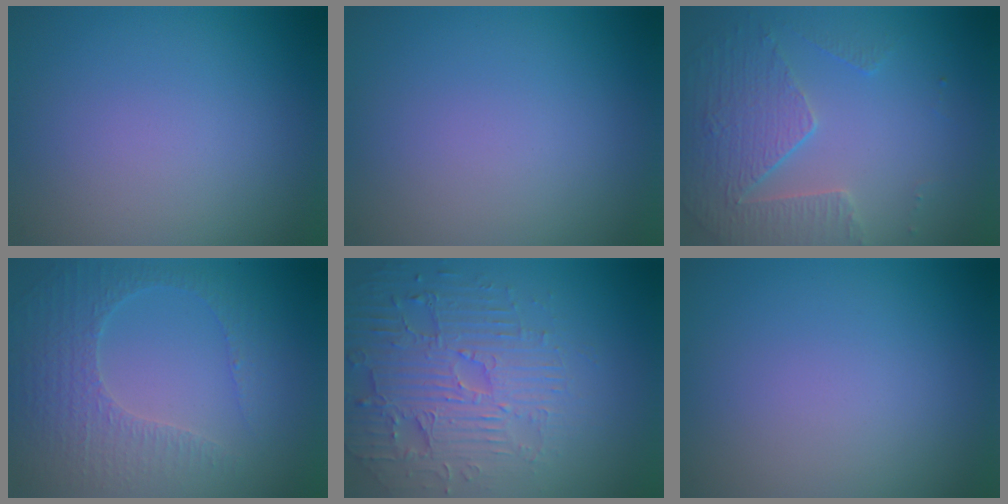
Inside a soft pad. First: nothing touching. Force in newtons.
{"total": 0.0}
{"total": 3.7, "press": 3.5, "slide": 1.1}
{"total": 4.6, "press": 3.2, "slide": 3.3}
{"total": 5.4, "press": 4.7, "slide": 2.7}
{"total": 0.0}